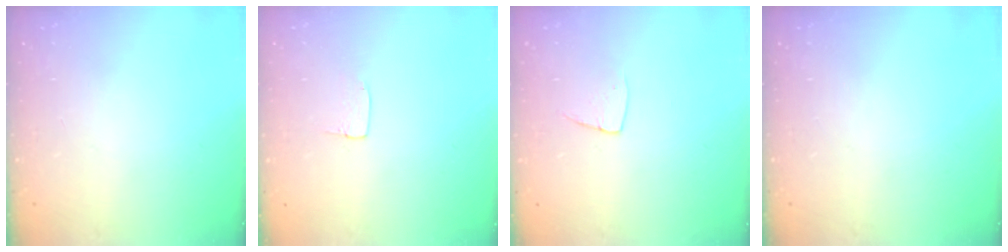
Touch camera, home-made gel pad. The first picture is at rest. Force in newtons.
{"total": 3.9, "press": 3.9, "slide": 0.1}
{"total": 5.2, "press": 5.2, "slide": 0.4}
{"total": 0.0}